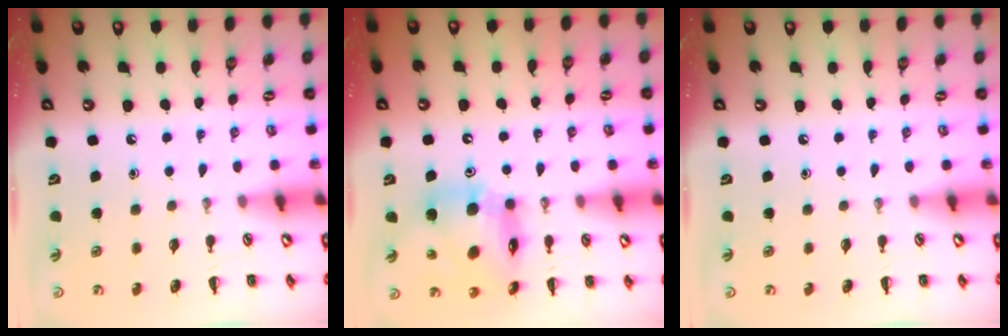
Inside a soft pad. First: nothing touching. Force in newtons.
{"total": 13.1, "press": 12.6, "slide": 3.6}
{"total": 0.0}